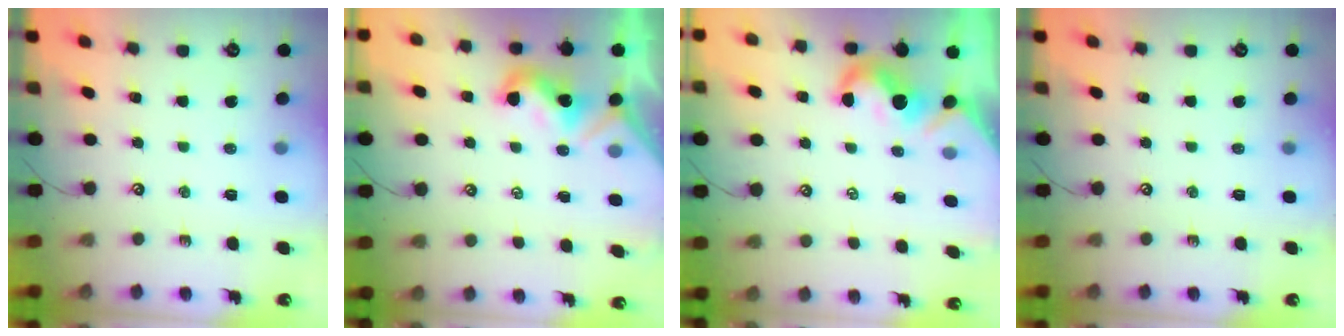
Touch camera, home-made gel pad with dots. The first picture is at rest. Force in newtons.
{"total": 1.9, "press": 1.8, "slide": 0.3}
{"total": 1.8, "press": 1.7, "slide": 0.6}
{"total": 0.0}